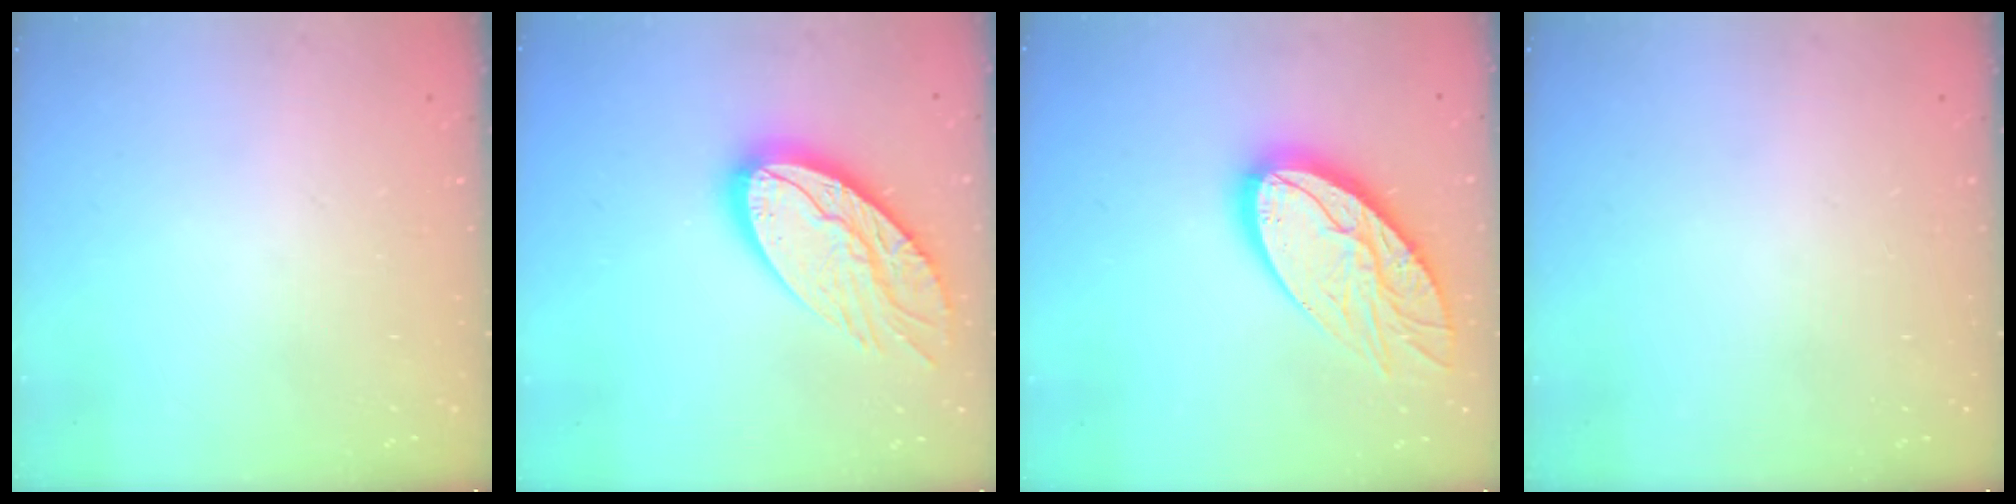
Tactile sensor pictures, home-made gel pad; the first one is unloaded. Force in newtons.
{"total": 20.1, "press": 20.0, "slide": 1.6}
{"total": 18.9, "press": 18.8, "slide": 1.4}
{"total": 0.0}